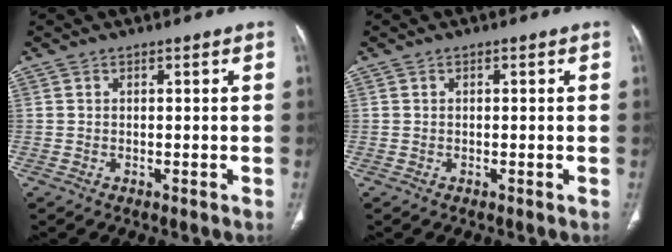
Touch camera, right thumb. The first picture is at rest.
{"total": 0.0}